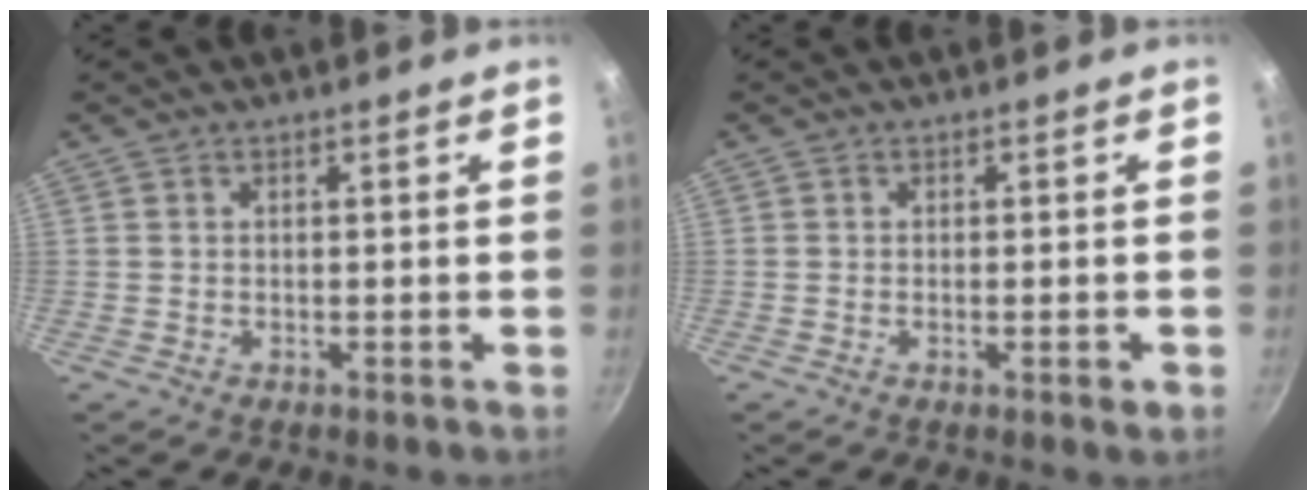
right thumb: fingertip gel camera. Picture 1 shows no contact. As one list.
[{"total": 2.1, "force": [-0.8, 0.4, 1.9], "torque": [-0.032, 0.000, -0.017]}]